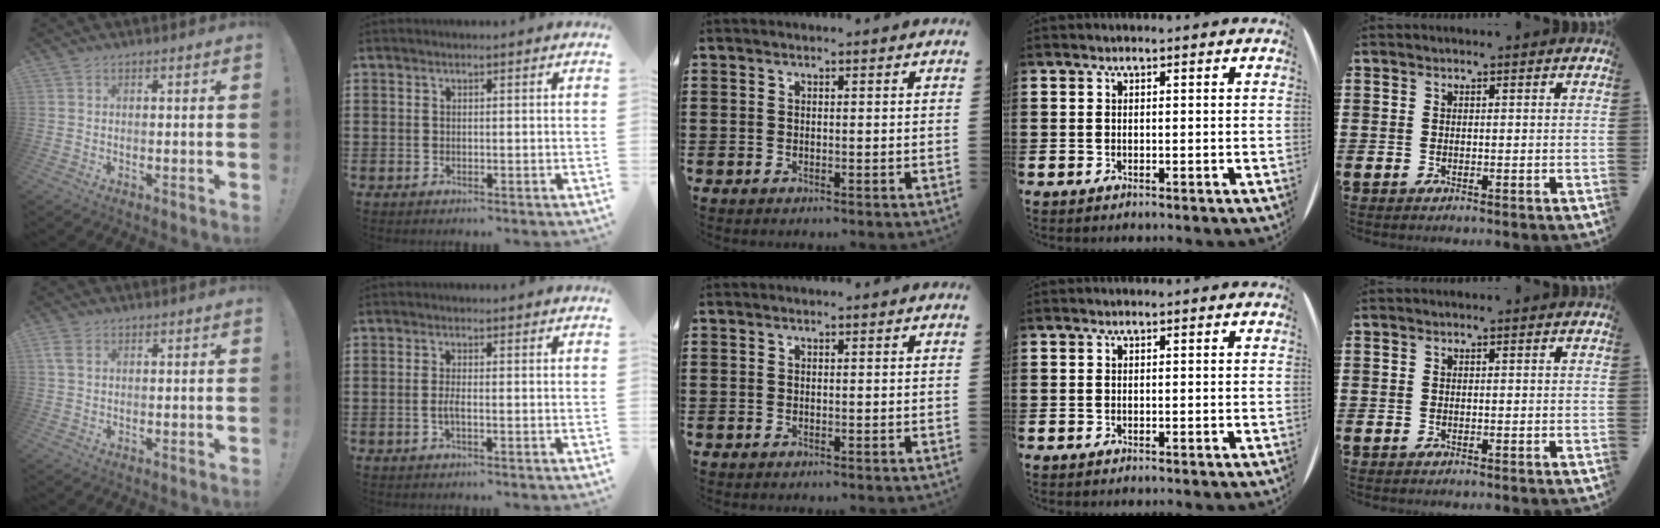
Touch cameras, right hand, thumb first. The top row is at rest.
{"thumb": {"total": 2.7, "force": [1.1, 1.6, 1.9], "torque": [-0.031, 0.002, 0.021]}, "index": {"total": 1.8, "force": [-0.7, 0.0, 1.7], "torque": [-0.039, -0.008, -0.015]}}